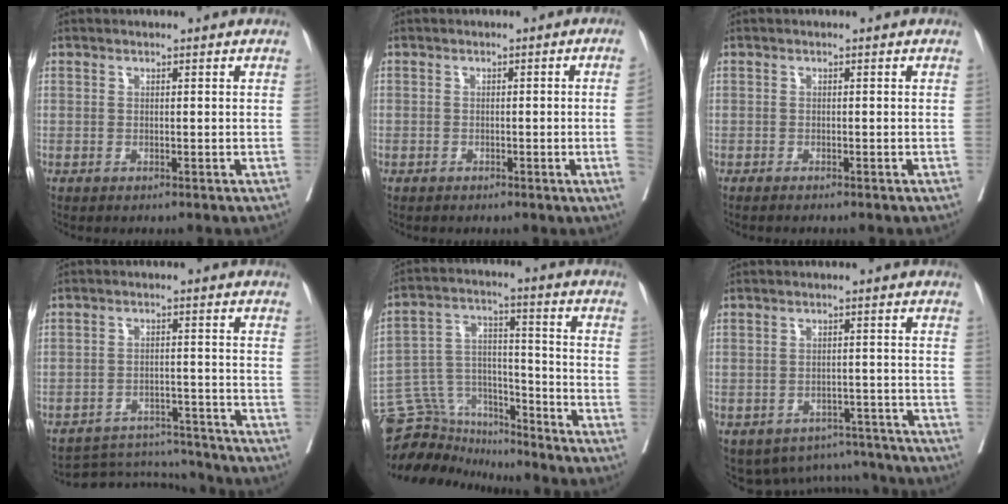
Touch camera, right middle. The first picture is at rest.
{"total": 2.6, "force": [-0.6, -0.6, 2.4], "torque": [-0.031, 0.001, -0.009]}
{"total": 1.7, "force": [-1.5, 0.0, 0.8], "torque": [-0.012, -0.001, -0.018]}
{"total": 8.3, "force": [-8.1, 0.8, -1.3], "torque": [0.019, 0.017, -0.121]}
{"total": 11.7, "force": [-11.1, 3.6, 1.4], "torque": [-0.027, 0.056, -0.195]}
{"total": 8.5, "force": [-7.7, 3.7, 0.1], "torque": [0.011, 0.029, -0.094]}